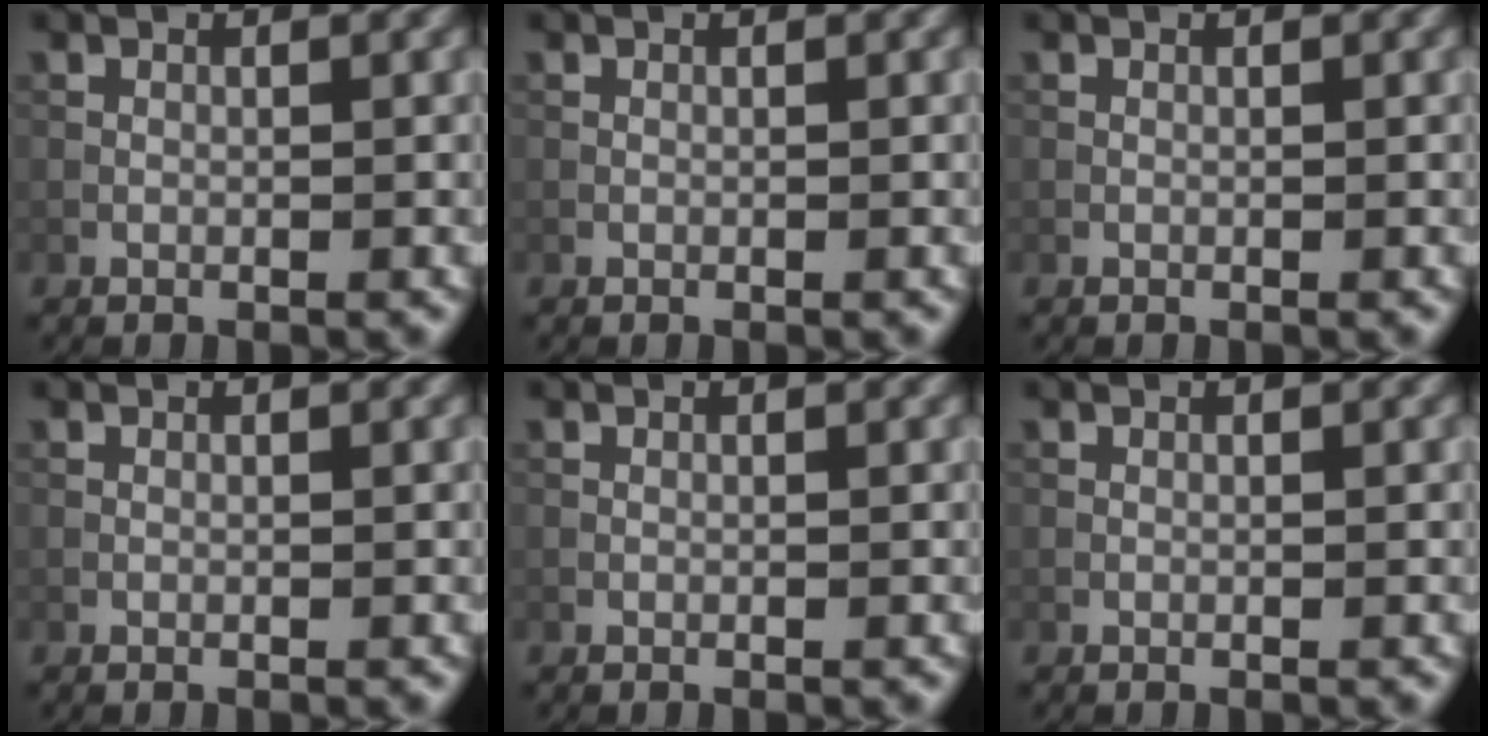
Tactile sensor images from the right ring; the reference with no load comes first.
{"total": 0.0}
{"total": 0.0}
{"total": 0.0}
{"total": 0.0}
{"total": 0.0}